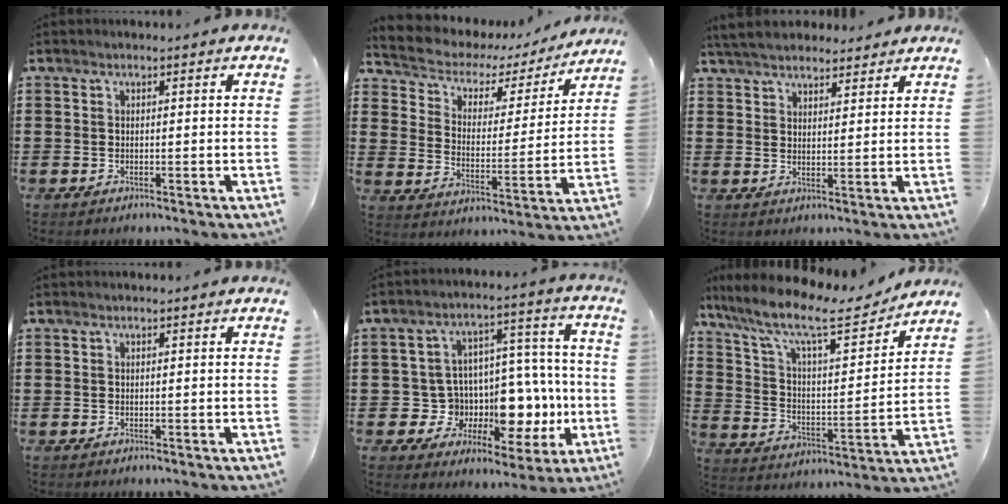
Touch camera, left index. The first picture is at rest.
{"total": 3.9, "force": [3.1, 2.3, 0.8], "torque": [-0.041, -0.022, 0.044]}
{"total": 4.9, "force": [4.6, 1.2, 1.2], "torque": [-0.039, -0.007, 0.086]}
{"total": 0.0}
{"total": 11.1, "force": [-1.5, 9.0, 6.3], "torque": [-0.107, -0.004, -0.005]}
{"total": 12.4, "force": [9.9, 2.1, 7.2], "torque": [-0.168, -0.055, 0.166]}